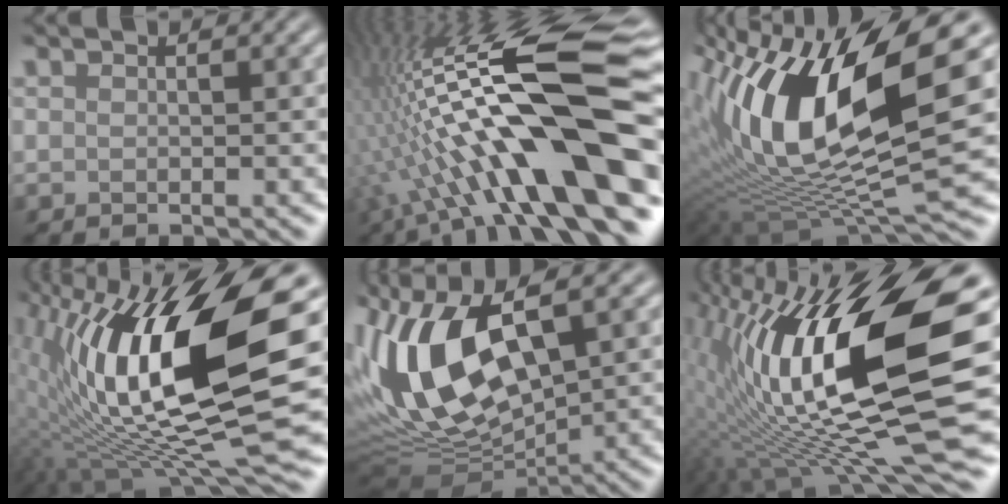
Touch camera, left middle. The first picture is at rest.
{"total": 16.9, "force": [-0.9, 4.1, 16.4], "torque": [-0.271, 0.025, -0.009]}
{"total": 14.9, "force": [3.6, 5.4, 13.4], "torque": [-0.258, 0.005, 0.064]}
{"total": 16.3, "force": [1.4, 6.1, 15.0], "torque": [-0.286, -0.004, 0.029]}
{"total": 13.2, "force": [0.4, 6.4, 11.5], "torque": [-0.248, -0.003, 0.017]}
{"total": 16.6, "force": [-0.3, 4.9, 15.8], "torque": [-0.287, 0.001, -0.001]}